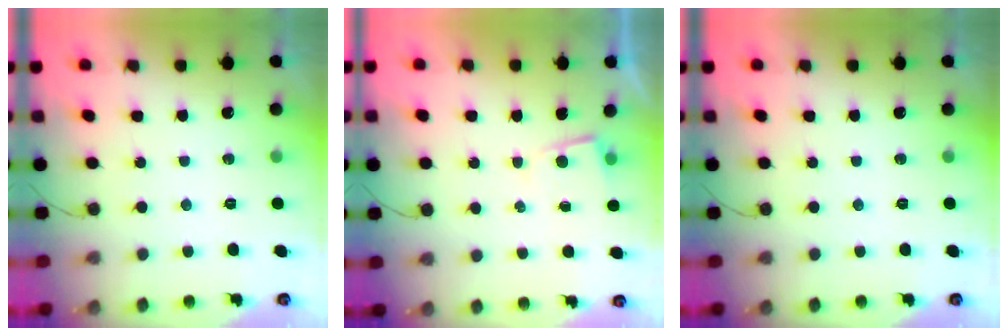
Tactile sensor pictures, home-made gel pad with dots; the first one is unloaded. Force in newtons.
{"total": 2.5, "press": 2.4, "slide": 0.4}
{"total": 0.0}